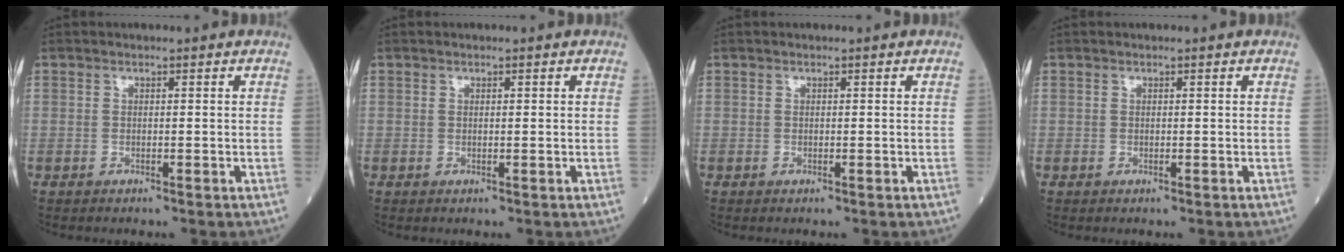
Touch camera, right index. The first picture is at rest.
{"total": 0.0}
{"total": 0.0}
{"total": 0.0}